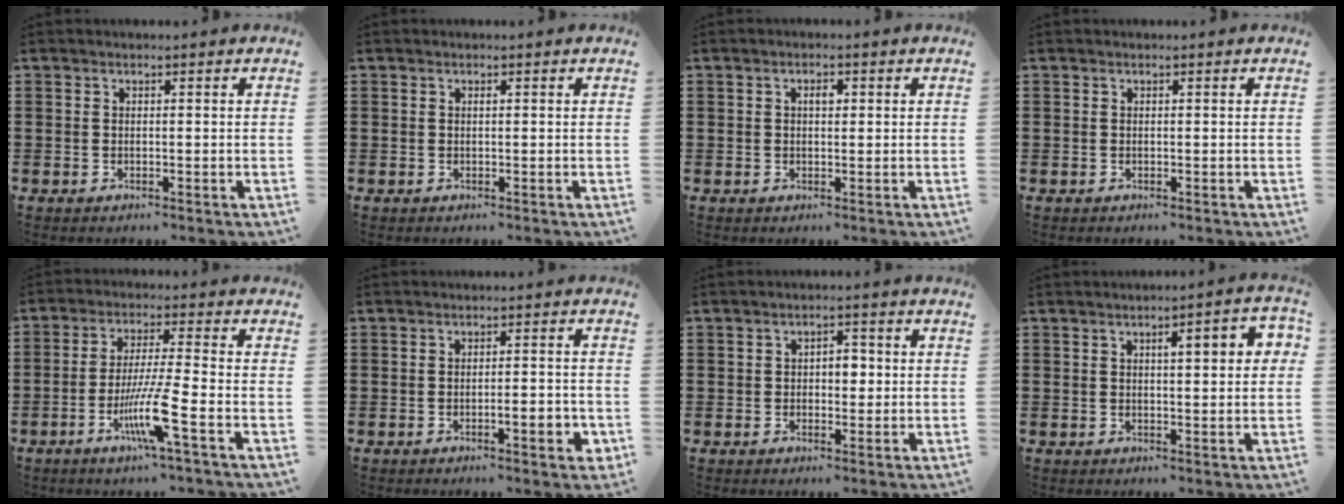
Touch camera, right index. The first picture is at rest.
{"total": 0.0}
{"total": 1.8, "force": [0.4, 0.9, 1.5], "torque": [-0.031, 0.009, 0.005]}
{"total": 0.0}
{"total": 8.7, "force": [-3.9, 0.0, 7.8], "torque": [-0.155, -0.015, -0.075]}
{"total": 3.3, "force": [-1.2, 0.7, 3.0], "torque": [-0.040, -0.001, -0.022]}
{"total": 3.0, "force": [-0.1, 1.9, 2.3], "torque": [-0.040, 0.004, -0.006]}
{"total": 4.1, "force": [0.9, 0.9, 3.9], "torque": [-0.058, 0.000, 0.008]}